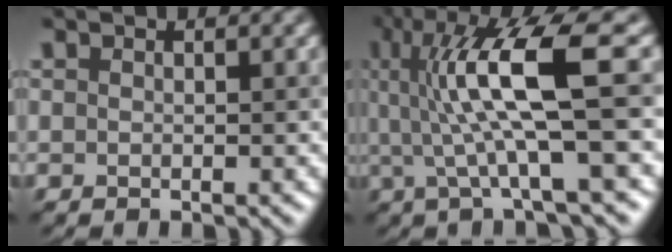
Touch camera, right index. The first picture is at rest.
{"total": 9.3, "force": [1.5, 1.7, 9.1], "torque": [-0.156, 0.004, 0.032]}